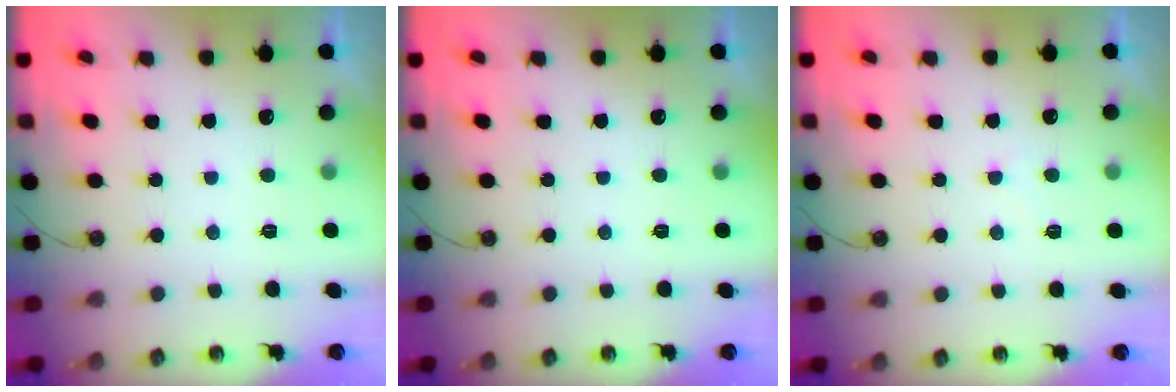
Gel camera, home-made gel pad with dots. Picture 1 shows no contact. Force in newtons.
{"total": 0.0}
{"total": 3.9, "press": 3.9, "slide": 0.5}